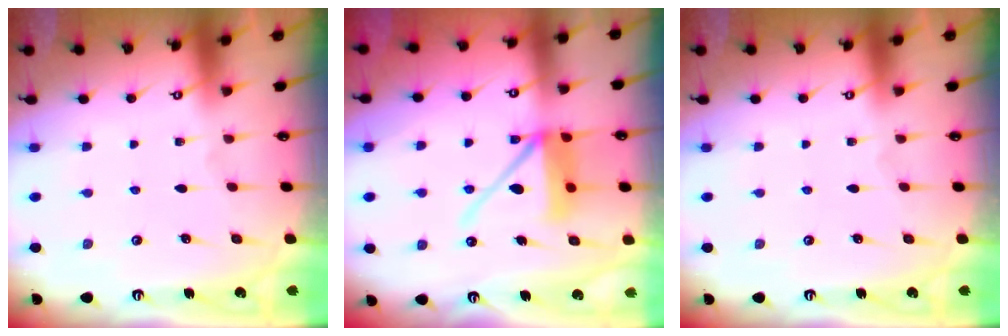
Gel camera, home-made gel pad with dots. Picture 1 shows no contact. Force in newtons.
{"total": 12.3, "press": 12.1, "slide": 1.9}
{"total": 0.0}